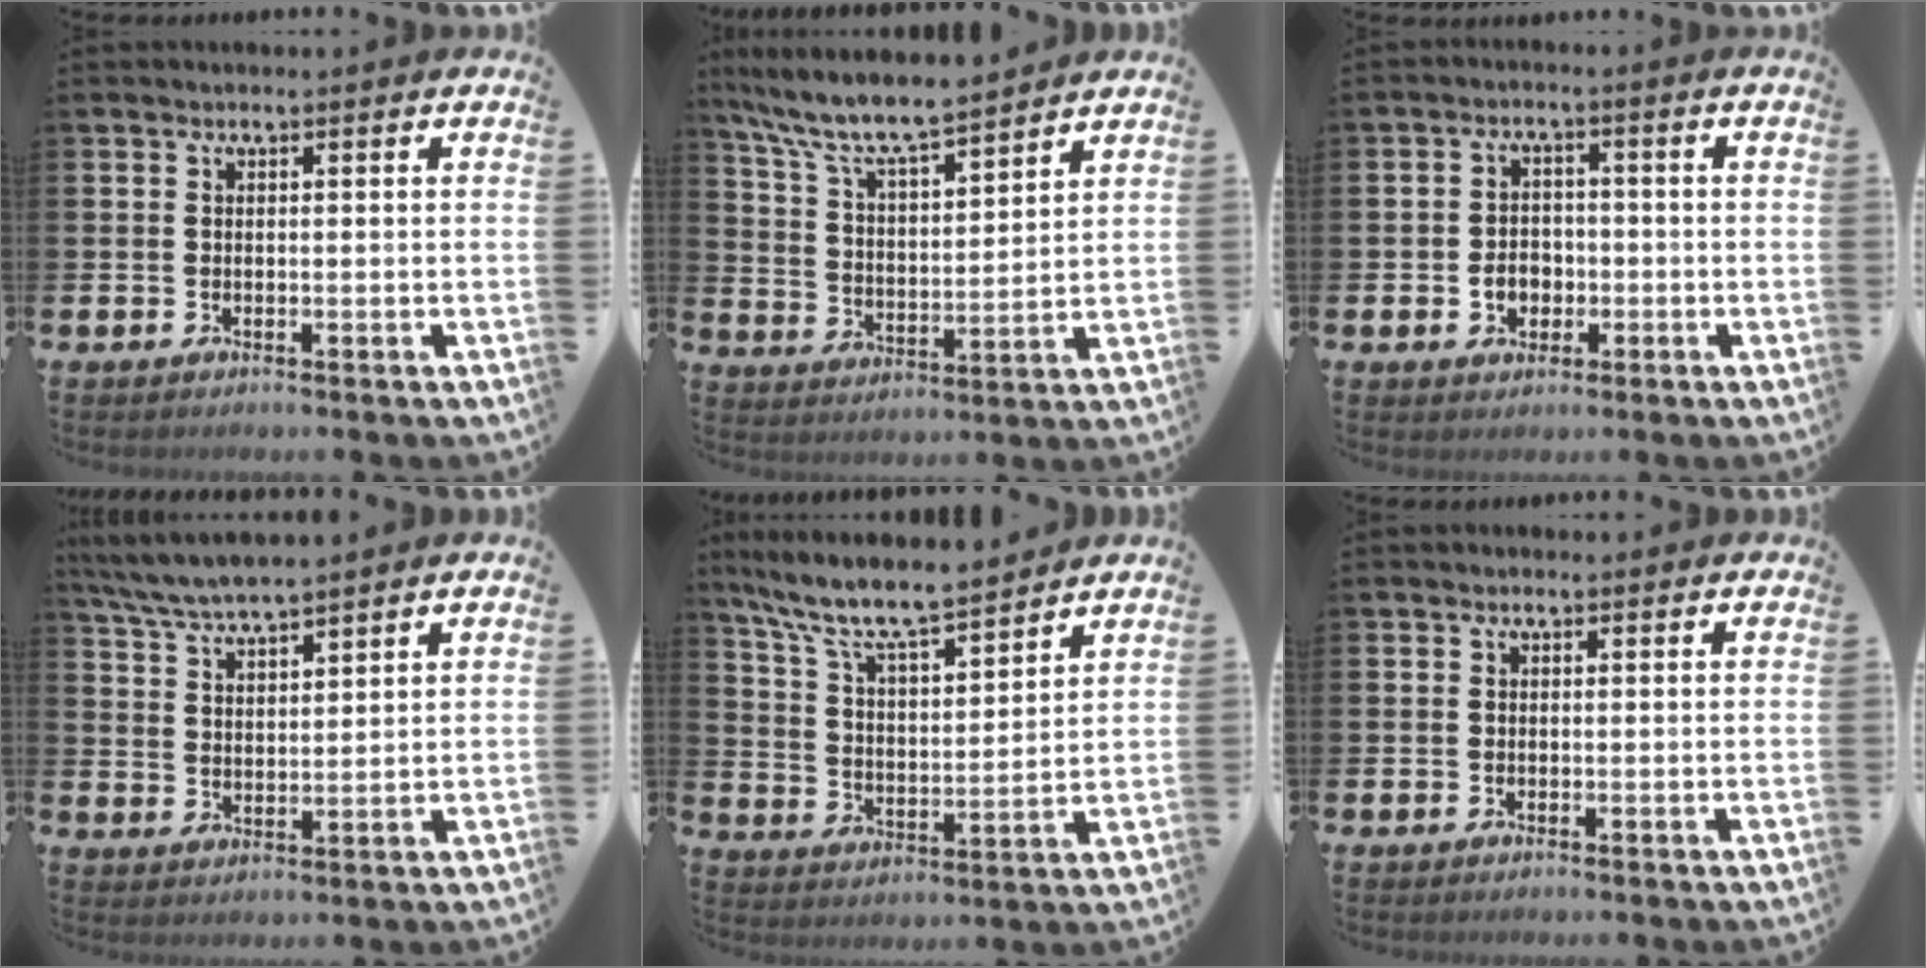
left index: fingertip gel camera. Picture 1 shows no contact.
{"total": 8.4, "force": [7.9, 0.8, 2.9], "torque": [-0.091, -0.054, 0.137]}
{"total": 3.5, "force": [-1.0, 2.8, 1.9], "torque": [-0.029, 0.001, -0.026]}
{"total": 5.8, "force": [5.6, 0.4, 1.3], "torque": [-0.050, -0.025, 0.102]}
{"total": 9.2, "force": [8.5, 1.3, 3.2], "torque": [-0.103, -0.059, 0.148]}
{"total": 0.0}